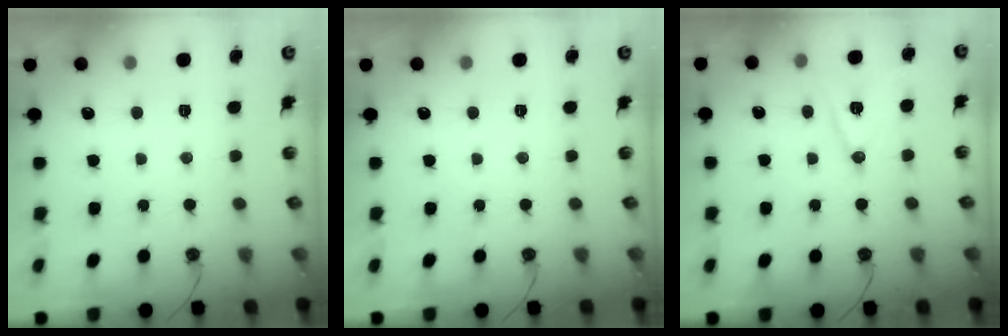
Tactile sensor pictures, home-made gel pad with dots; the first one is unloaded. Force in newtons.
{"total": 0.0}
{"total": 10.1, "press": 9.5, "slide": 3.5}